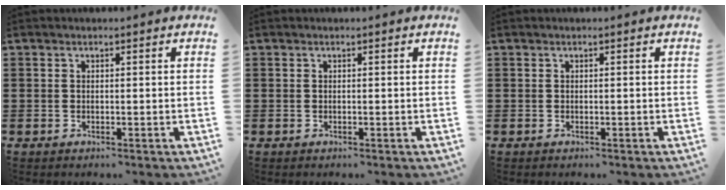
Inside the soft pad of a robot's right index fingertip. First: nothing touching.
{"total": 0.0}
{"total": 0.0}